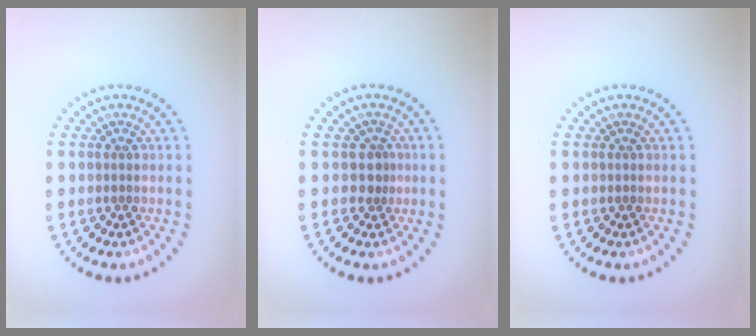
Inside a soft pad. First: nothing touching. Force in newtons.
{"total": 1.3, "press": 0.9, "slide": 0.9}
{"total": 0.0}